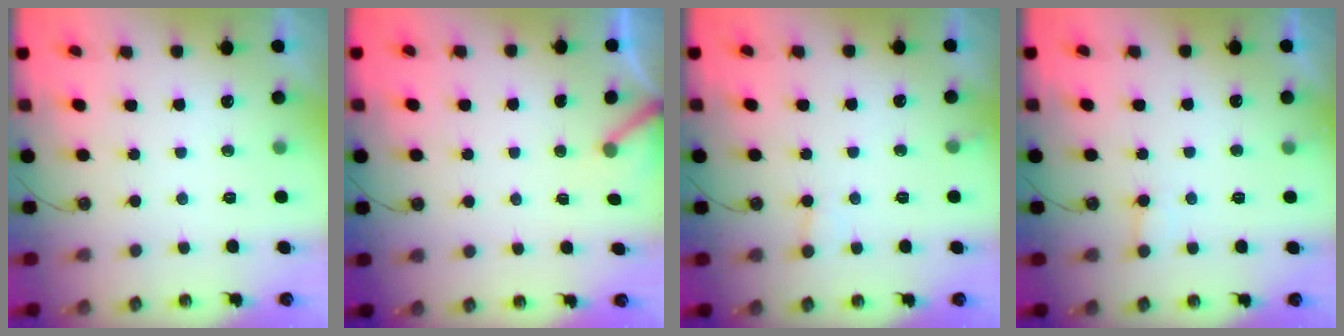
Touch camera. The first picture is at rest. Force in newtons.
{"total": 3.8, "press": 3.8, "slide": 0.2}
{"total": 7.3, "press": 7.2, "slide": 0.6}
{"total": 5.2, "press": 5.2, "slide": 0.6}